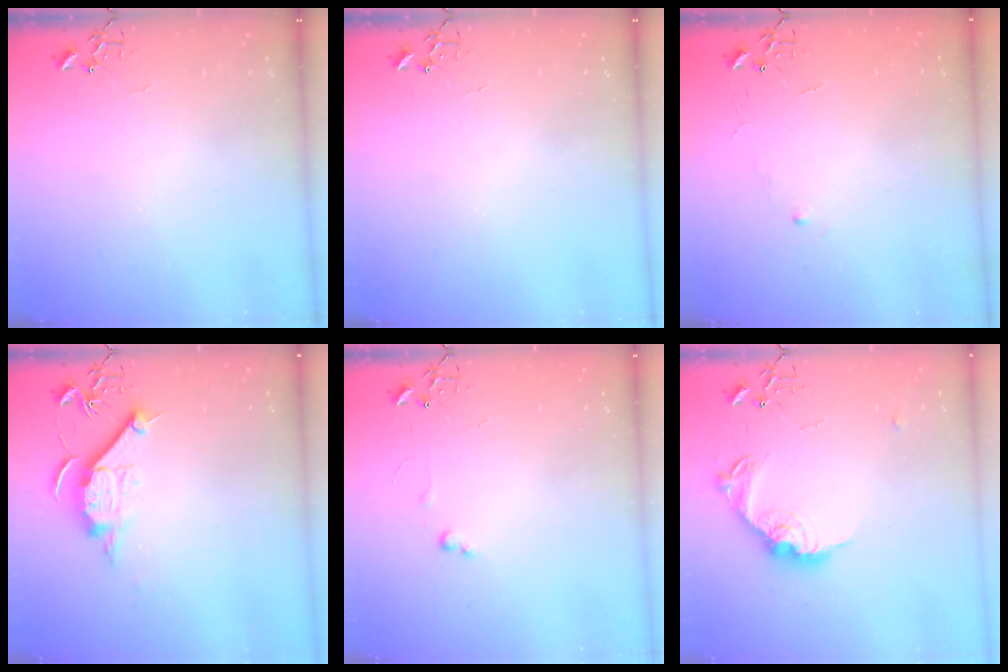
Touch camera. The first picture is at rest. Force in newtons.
{"total": 0.0}
{"total": 4.4, "press": 4.4, "slide": 0.6}
{"total": 10.7, "press": 10.7, "slide": 1.1}
{"total": 4.2, "press": 4.2, "slide": 0.6}
{"total": 15.6, "press": 15.6, "slide": 0.7}